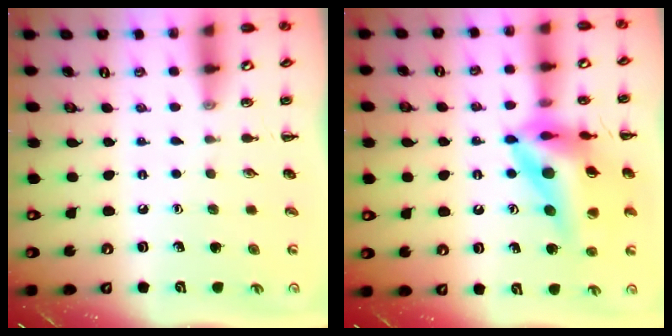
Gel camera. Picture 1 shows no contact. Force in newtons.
{"total": 19.1, "press": 18.3, "slide": 5.2}